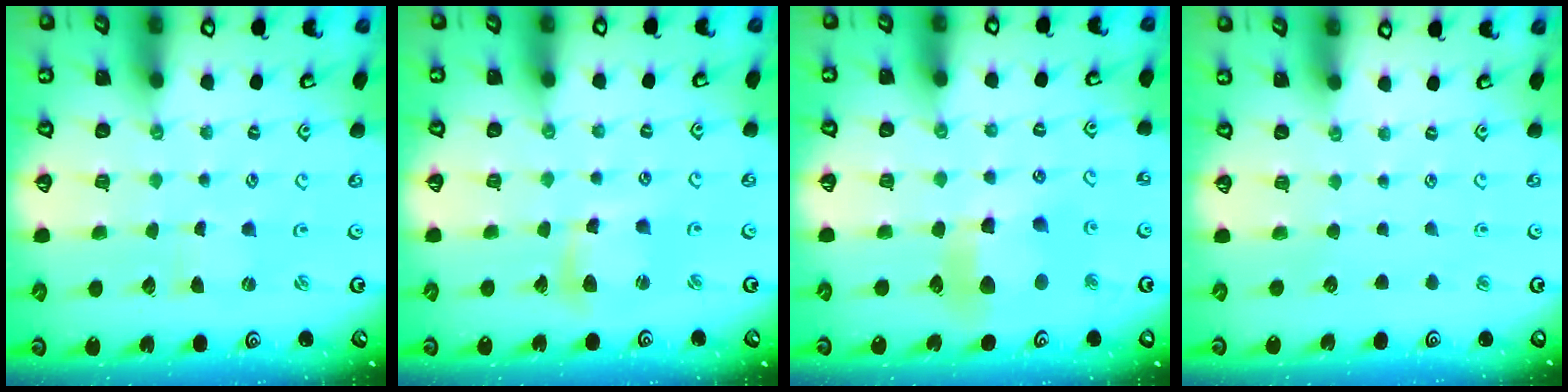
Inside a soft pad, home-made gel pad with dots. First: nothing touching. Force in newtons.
{"total": 6.7, "press": 6.6, "slide": 1.1}
{"total": 9.5, "press": 9.3, "slide": 1.7}
{"total": 0.0}